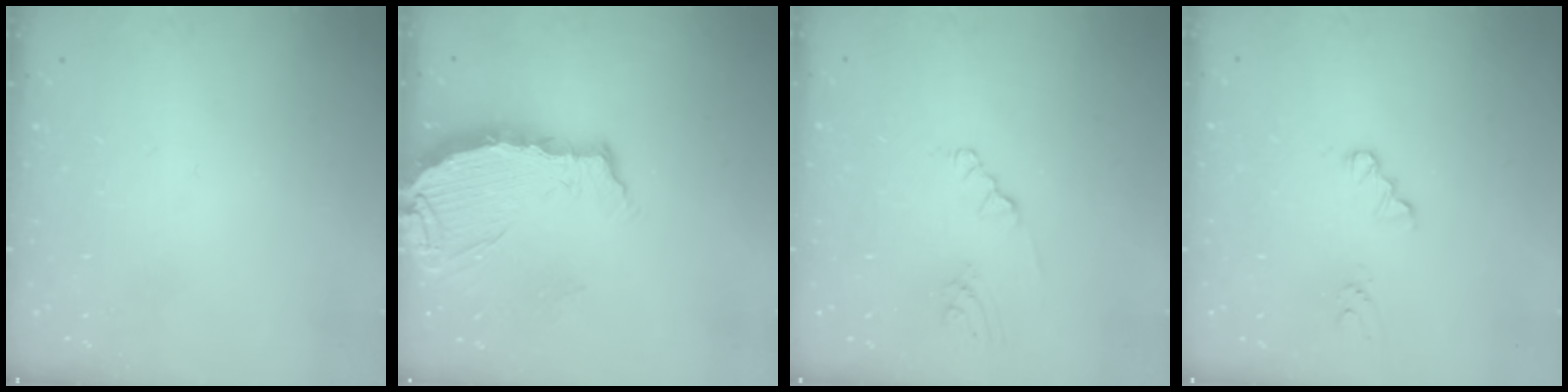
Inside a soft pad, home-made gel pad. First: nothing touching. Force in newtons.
{"total": 7.5, "press": 7.5, "slide": 0.8}
{"total": 2.8, "press": 2.8, "slide": 0.5}
{"total": 1.3, "press": 1.3, "slide": 0.2}